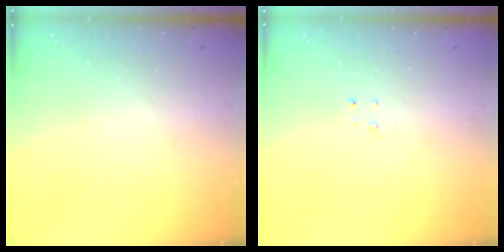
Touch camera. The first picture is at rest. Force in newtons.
{"total": 2.6, "press": 2.6, "slide": 0.2}